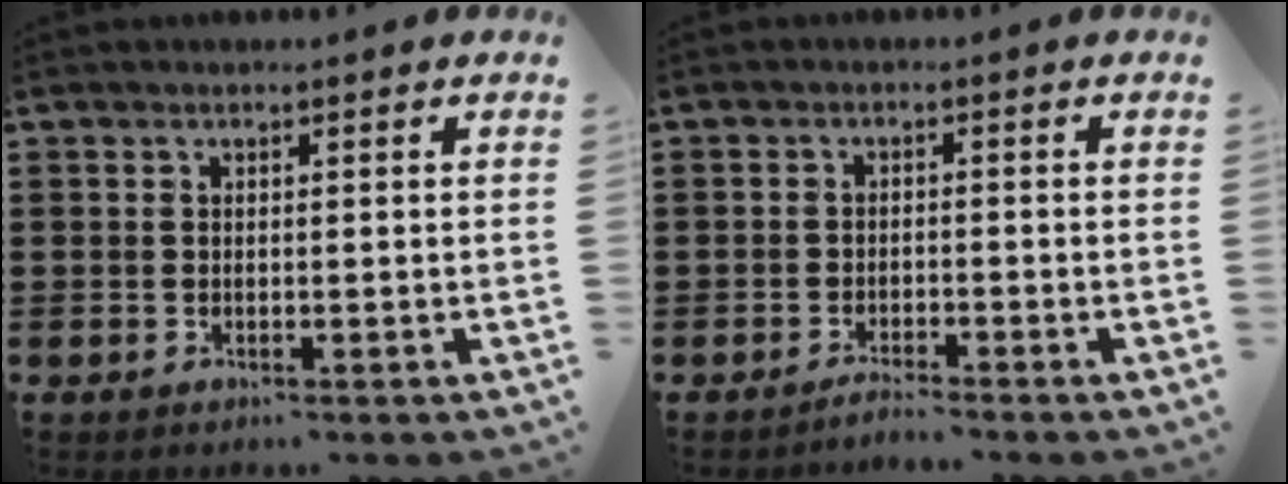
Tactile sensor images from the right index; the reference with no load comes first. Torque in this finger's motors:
{"motor_torque": [-0.89, 1.24, -0.82, -0.15]}